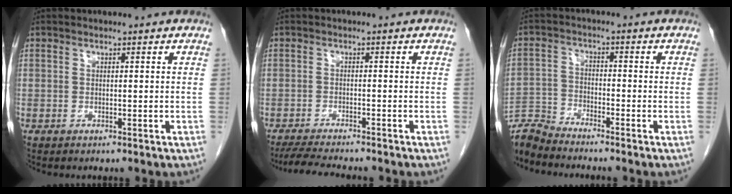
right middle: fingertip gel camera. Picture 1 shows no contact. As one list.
[{"total": 7.3, "force": [-6.5, 0.4, 3.2], "torque": [-0.052, -0.020, -0.106]}, {"total": 6.4, "force": [-6.4, -0.4, 0.2], "torque": [-0.006, -0.002, -0.125]}]